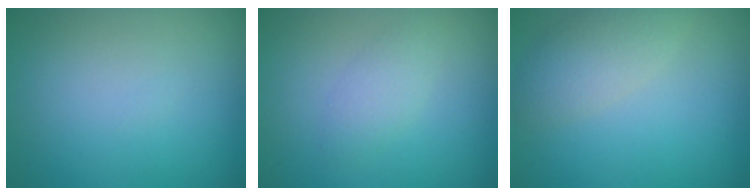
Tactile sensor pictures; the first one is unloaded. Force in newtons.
{"total": 1.7, "press": 1.7, "slide": 0.1}
{"total": 3.2, "press": 3.2, "slide": 0.2}